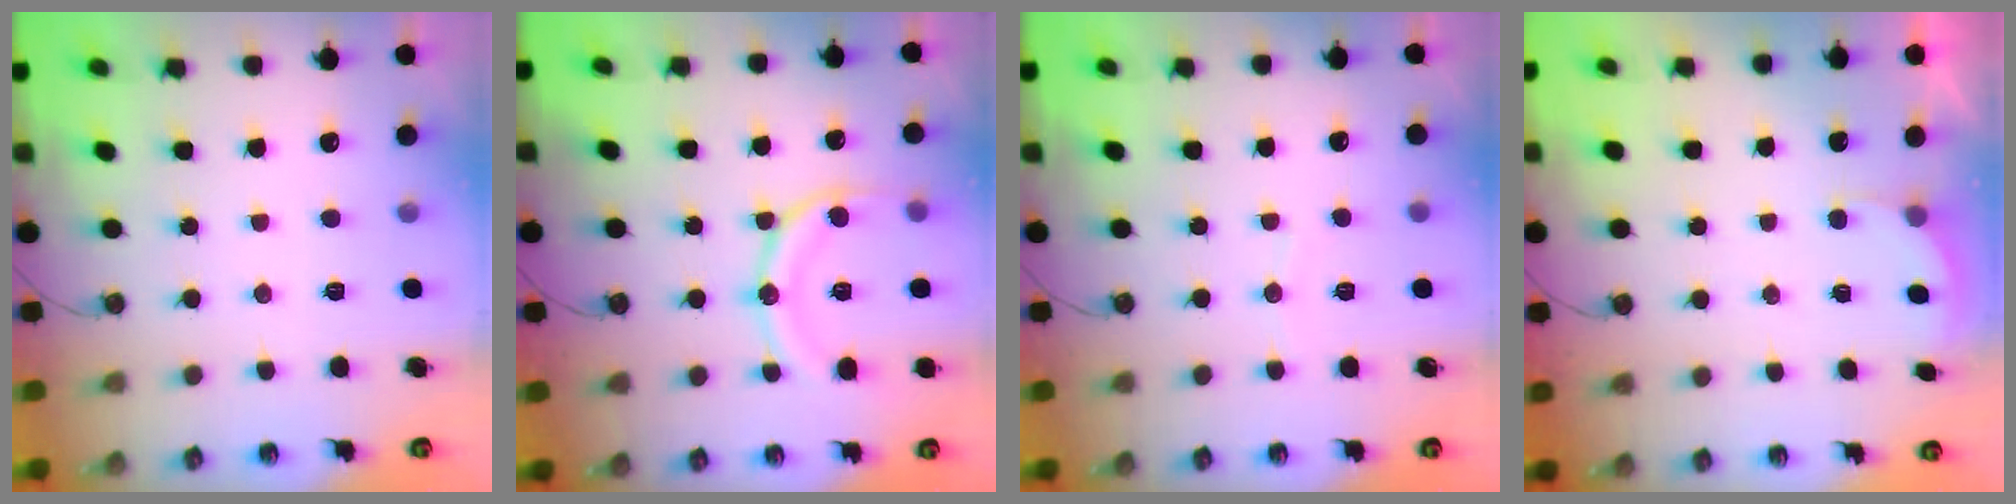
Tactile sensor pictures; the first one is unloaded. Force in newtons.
{"total": 13.4, "press": 13.3, "slide": 1.5}
{"total": 3.3, "press": 3.3, "slide": 0.4}
{"total": 2.3, "press": 2.1, "slide": 0.8}